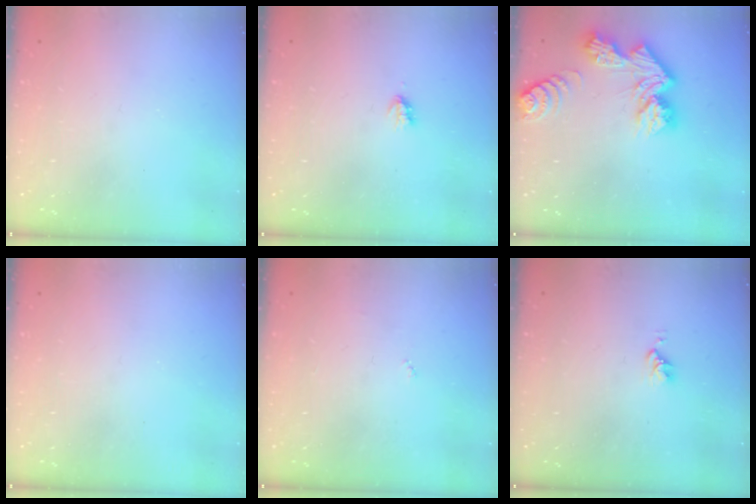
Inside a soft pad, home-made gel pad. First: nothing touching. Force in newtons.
{"total": 1.9, "press": 1.8, "slide": 0.4}
{"total": 12.2, "press": 12.1, "slide": 1.0}
{"total": 0.0}
{"total": 2.7, "press": 2.7, "slide": 0.4}
{"total": 2.8, "press": 2.8, "slide": 0.4}